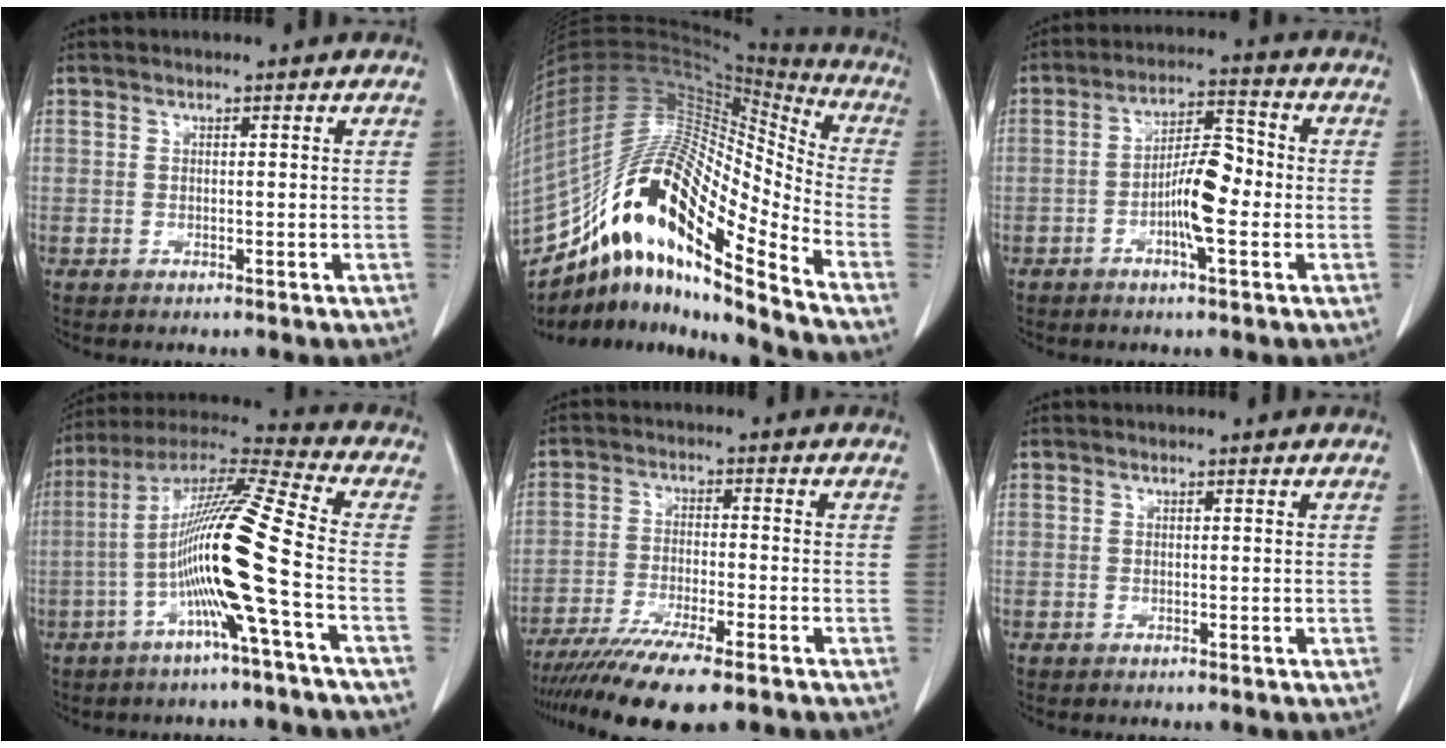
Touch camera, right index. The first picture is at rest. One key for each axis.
{"total": 25.5, "fx": -15.9, "fy": 4.8, "fz": 19.4, "tx": -0.387, "ty": 0.004, "tz": -0.291}
{"total": 7.8, "fx": -1.8, "fy": 1.9, "fz": 7.3, "tx": -0.131, "ty": 0.013, "tz": -0.036}
{"total": 15.4, "fx": -3.8, "fy": -1.6, "fz": 14.8, "tx": -0.272, "ty": 0.008, "tz": -0.084}
{"total": 12.0, "fx": -9.2, "fy": 1.2, "fz": 7.6, "tx": -0.127, "ty": -0.024, "tz": -0.149}
{"total": 0.0}